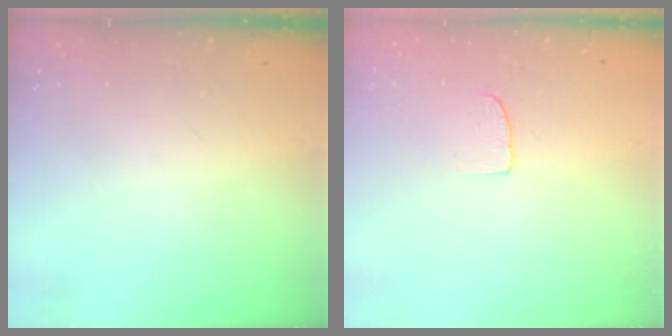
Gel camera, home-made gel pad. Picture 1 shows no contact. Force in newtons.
{"total": 4.7, "press": 4.7, "slide": 0.4}